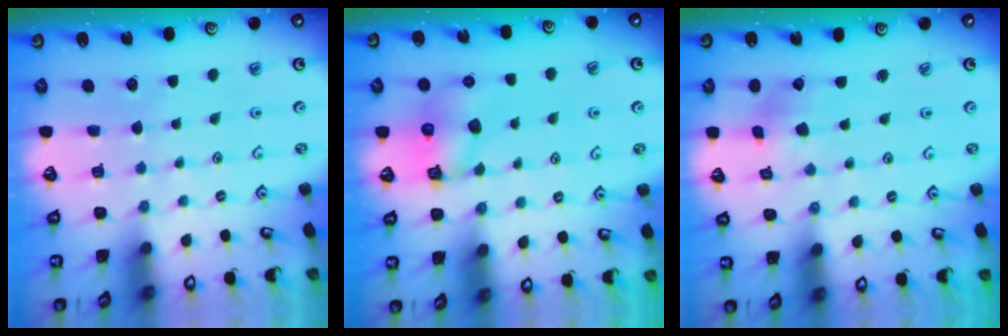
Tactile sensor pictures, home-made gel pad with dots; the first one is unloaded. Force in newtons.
{"total": 9.2, "press": 9.2, "slide": 0.4}
{"total": 2.6, "press": 2.5, "slide": 0.5}